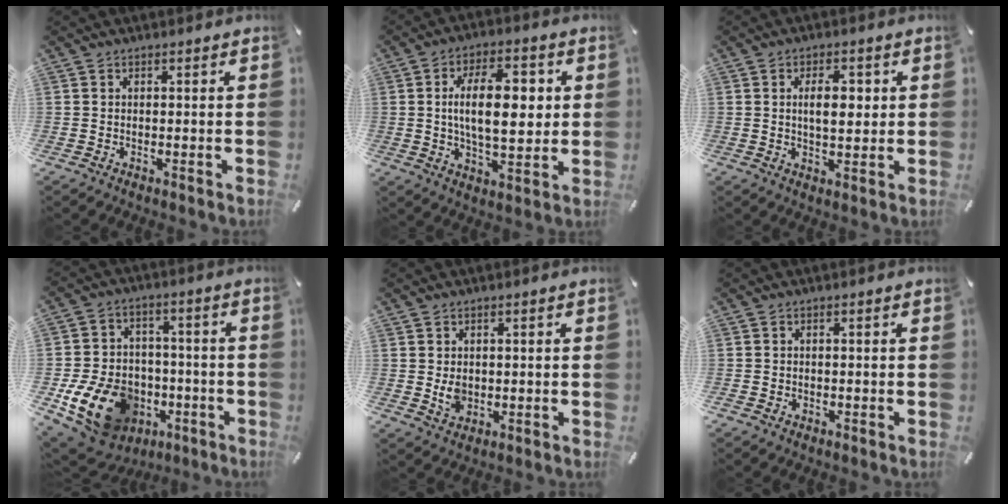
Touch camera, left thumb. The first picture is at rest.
{"total": 15.3, "force": [2.1, 7.8, 13.0], "torque": [-0.212, 0.005, 0.029]}
{"total": 7.1, "force": [1.3, 3.8, 5.8], "torque": [-0.086, 0.001, 0.014]}
{"total": 17.3, "force": [-5.9, 13.3, 9.4], "torque": [-0.166, 0.031, -0.086]}
{"total": 3.8, "force": [0.0, 3.3, 2.0], "torque": [-0.035, -0.001, -0.002]}
{"total": 1.1, "force": [-0.5, 1.0, 0.3], "torque": [-0.006, 0.004, -0.012]}